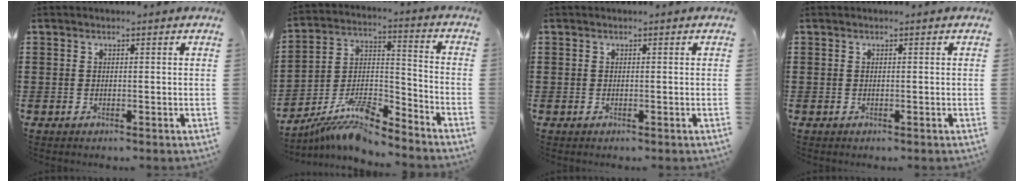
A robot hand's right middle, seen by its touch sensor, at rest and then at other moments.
{"total": 10.4, "force": [-9.1, 1.9, 4.7], "torque": [-0.093, 0.019, -0.176]}
{"total": 0.0}
{"total": 0.0}